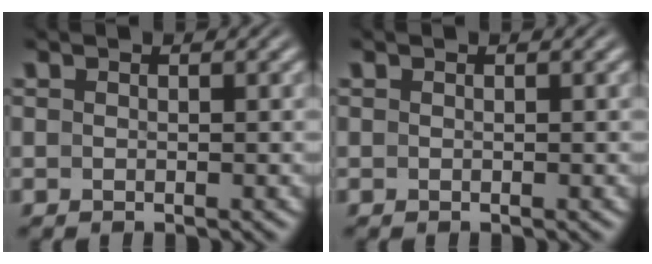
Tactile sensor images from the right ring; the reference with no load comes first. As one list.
[{"total": 0.0}]